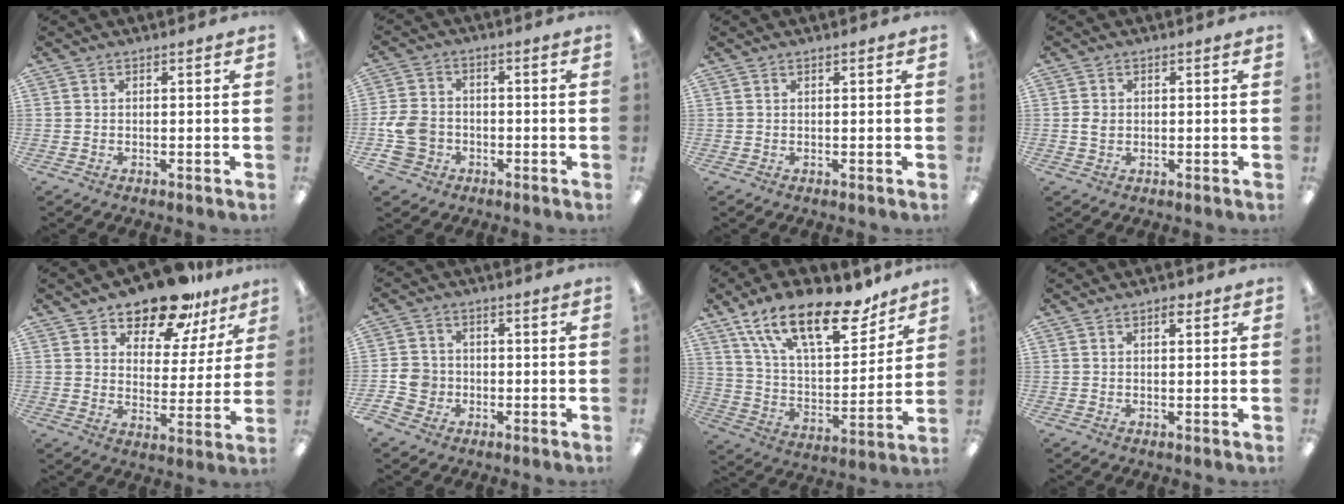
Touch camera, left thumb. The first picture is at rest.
{"total": 9.4, "force": [-3.4, 7.6, 4.4], "torque": [-0.103, 0.031, -0.059]}
{"total": 0.0}
{"total": 1.8, "force": [-0.1, 1.5, 1.1], "torque": [-0.021, 0.003, -0.002]}
{"total": 14.7, "force": [12.1, 6.1, 5.6], "torque": [-0.095, -0.080, 0.217]}
{"total": 6.4, "force": [-1.9, 5.7, 2.1], "torque": [-0.059, 0.015, -0.034]}
{"total": 22.9, "force": [15.4, 9.4, 14.2], "torque": [-0.237, -0.087, 0.266]}
{"total": 2.0, "force": [1.2, 1.0, 1.3], "torque": [-0.003, -0.006, 0.014]}